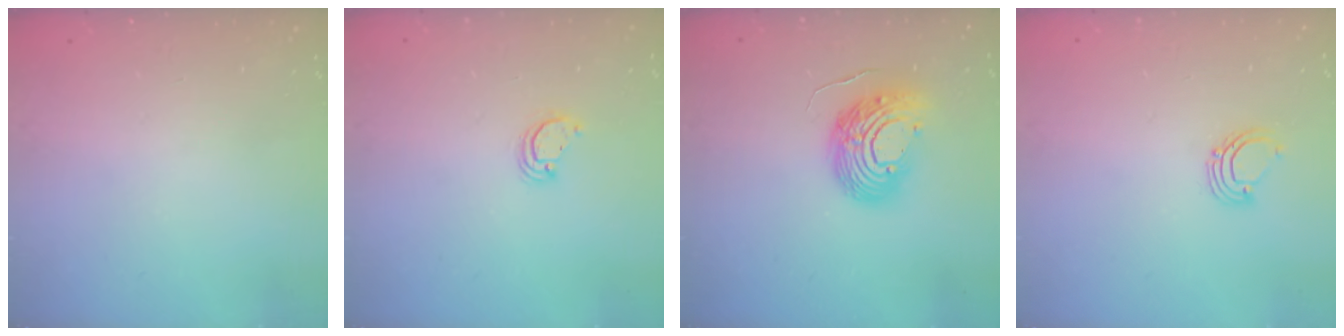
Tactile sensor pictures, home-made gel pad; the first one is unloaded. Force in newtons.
{"total": 3.4, "press": 3.4, "slide": 0.2}
{"total": 13.3, "press": 13.1, "slide": 2.3}
{"total": 2.6, "press": 2.6, "slide": 0.2}